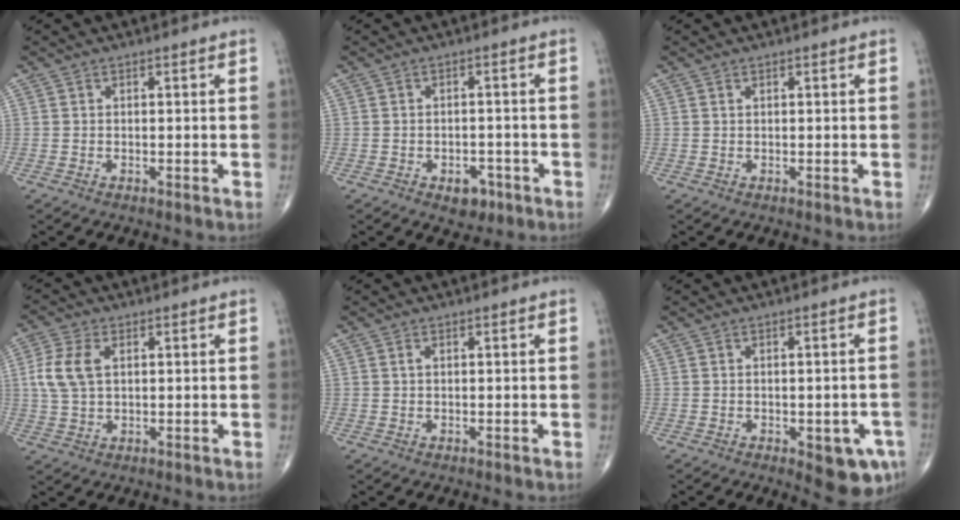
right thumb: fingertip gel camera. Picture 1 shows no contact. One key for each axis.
{"total": 4.4, "fx": -2.3, "fy": 2.8, "fz": 2.5, "tx": -0.017, "ty": 0.013, "tz": -0.026}
{"total": 0.0}
{"total": 6.9, "fx": 1.4, "fy": 4.1, "fz": 5.4, "tx": -0.123, "ty": 0.007, "tz": 0.028}
{"total": 0.6, "fx": 0.2, "fy": 0.3, "fz": 0.5, "tx": -0.012, "ty": 0.005, "tz": 0.004}
{"total": 7.7, "fx": -3.0, "fy": 3.2, "fz": 6.4, "tx": -0.059, "ty": 0.004, "tz": -0.028}